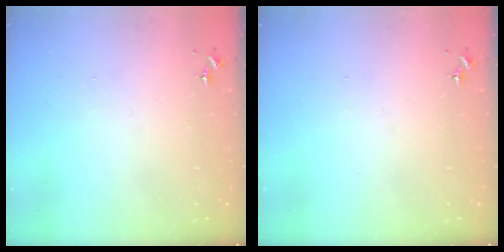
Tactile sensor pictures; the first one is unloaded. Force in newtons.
{"total": 0.0}